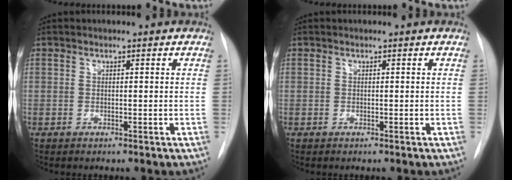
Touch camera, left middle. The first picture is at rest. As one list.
[{"total": 0.0}]